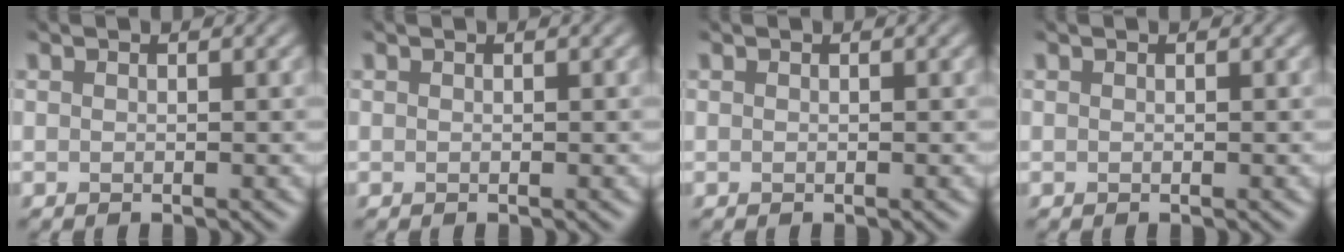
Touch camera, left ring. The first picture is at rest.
{"total": 0.0}
{"total": 0.0}
{"total": 0.0}